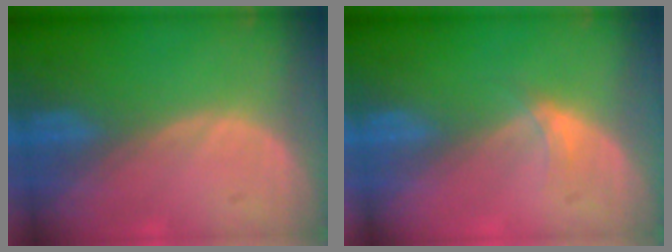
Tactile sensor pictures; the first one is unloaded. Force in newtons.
{"total": 1.9, "press": 1.5, "slide": 1.1}